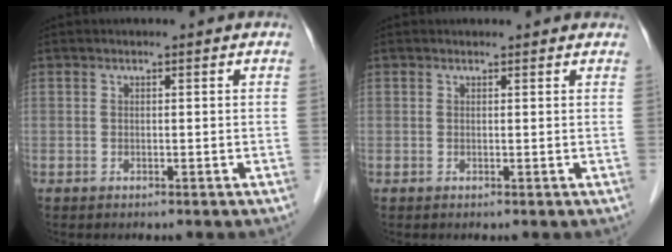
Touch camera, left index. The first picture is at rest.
{"total": 3.1, "force": [2.8, 0.9, 0.7], "torque": [-0.009, 0.016, 0.024]}